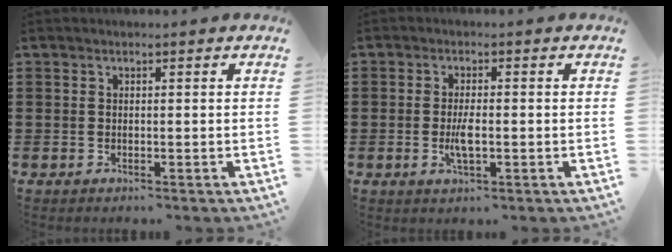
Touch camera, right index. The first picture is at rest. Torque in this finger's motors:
{"motor_torque": [1.53, 0.61, 0.45, 0.09]}